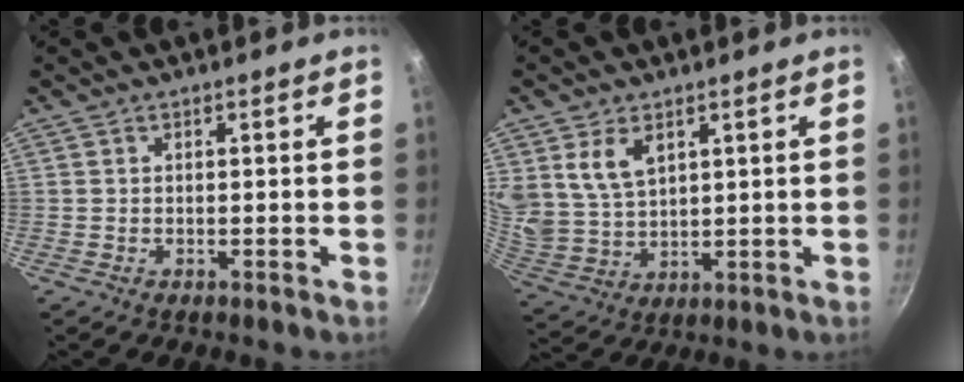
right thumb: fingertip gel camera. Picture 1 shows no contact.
{"total": 9.1, "force": [4.0, 6.0, 5.6], "torque": [-0.092, -0.026, 0.091]}